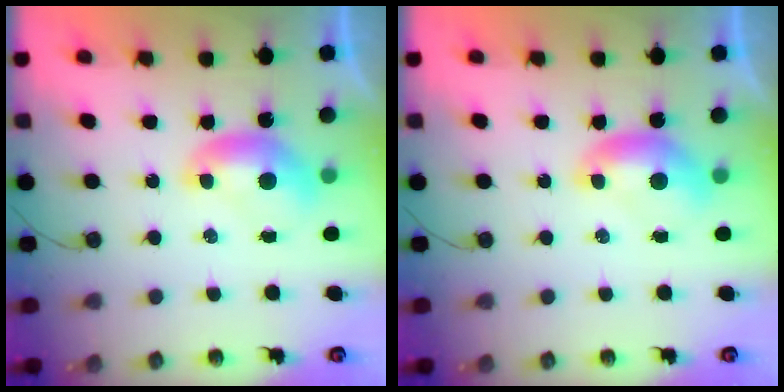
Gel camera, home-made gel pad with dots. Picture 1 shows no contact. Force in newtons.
{"total": 0.0}